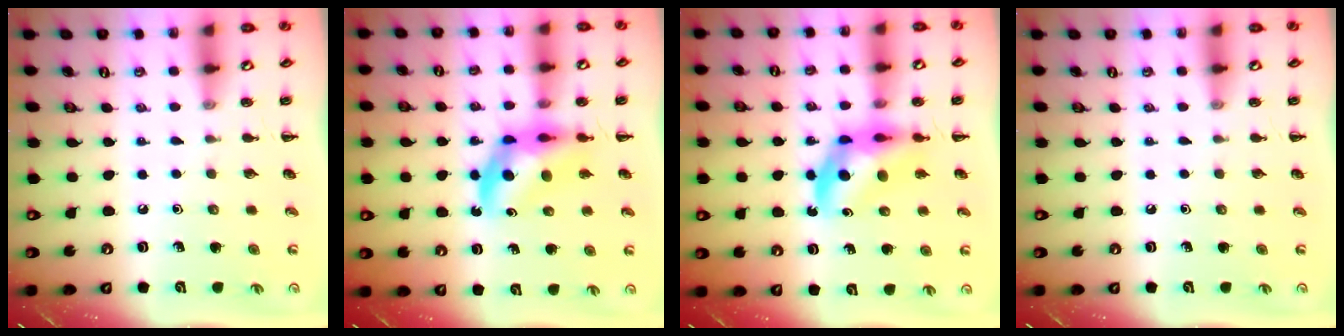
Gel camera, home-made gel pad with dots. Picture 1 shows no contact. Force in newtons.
{"total": 8.7, "press": 8.3, "slide": 2.7}
{"total": 8.7, "press": 8.3, "slide": 2.7}
{"total": 0.0}